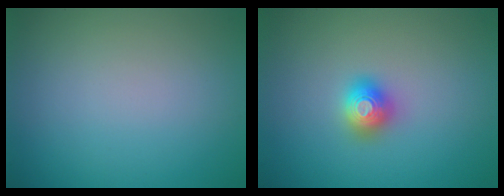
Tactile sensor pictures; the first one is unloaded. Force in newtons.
{"total": 2.0, "press": 2.0, "slide": 0.1}